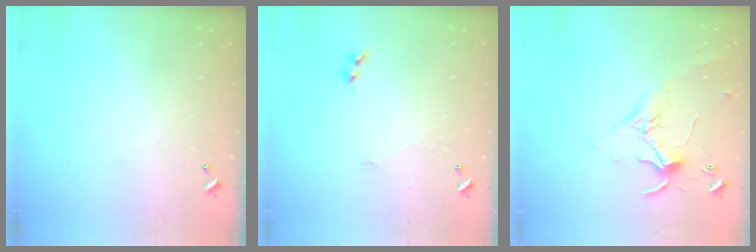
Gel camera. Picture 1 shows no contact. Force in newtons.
{"total": 1.9, "press": 1.8, "slide": 0.5}
{"total": 0.9, "press": 0.8, "slide": 0.4}